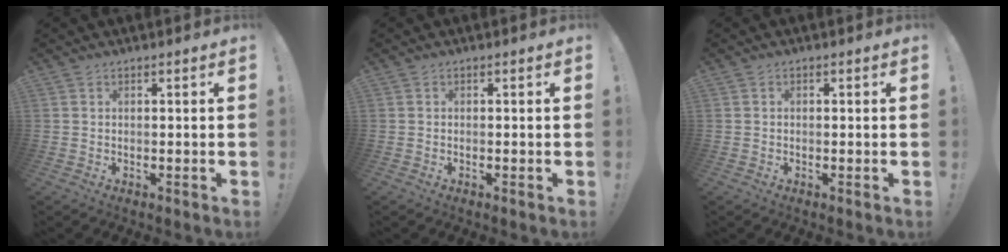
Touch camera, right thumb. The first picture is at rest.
{"total": 0.0}
{"total": 0.7, "force": [-0.4, 0.3, 0.4], "torque": [-0.011, 0.003, -0.007]}